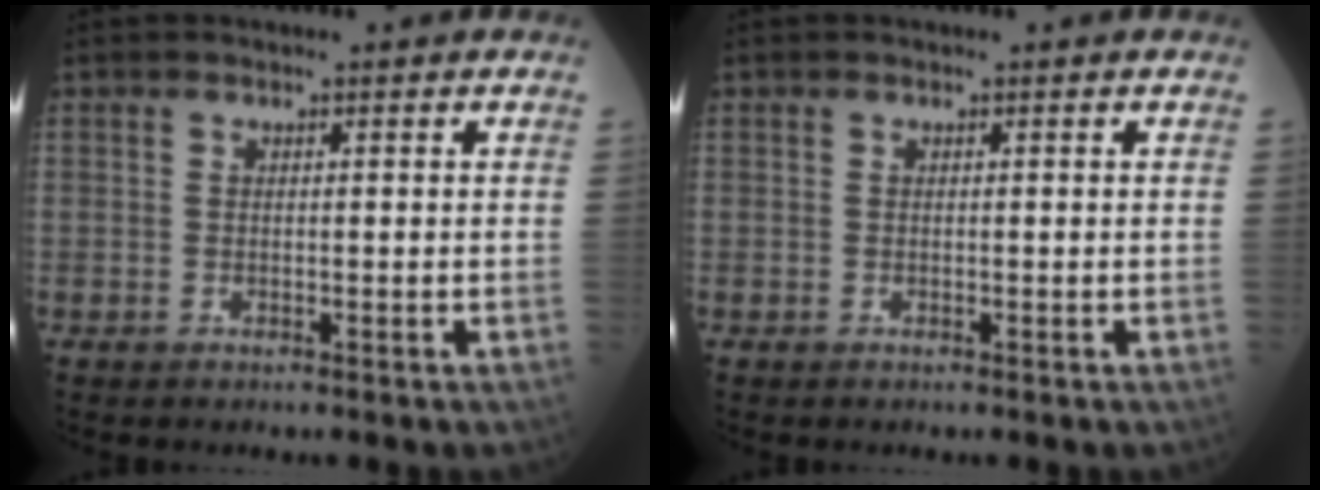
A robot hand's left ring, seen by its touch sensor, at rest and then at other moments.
{"total": 0.0}